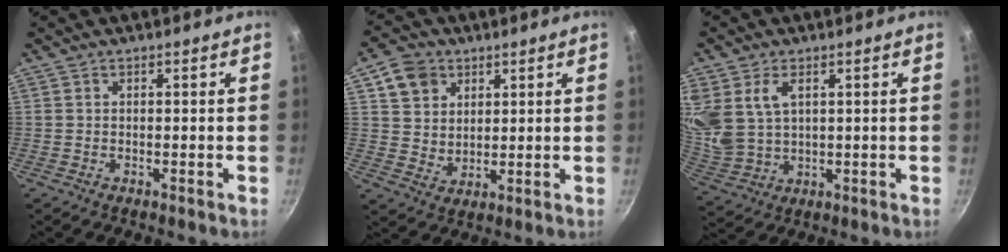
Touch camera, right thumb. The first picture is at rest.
{"total": 8.3, "force": [3.9, 6.7, 3.1], "torque": [-0.026, -0.007, 0.073]}
{"total": 11.0, "force": [4.1, 7.3, 7.1], "torque": [-0.140, -0.021, 0.094]}